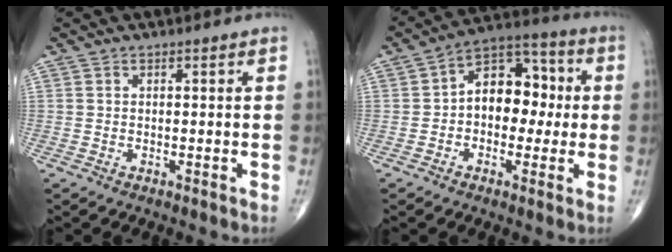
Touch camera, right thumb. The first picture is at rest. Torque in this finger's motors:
{"motor_torque": [-0.26, 0.64, 0.42, 0.01, 0.21]}